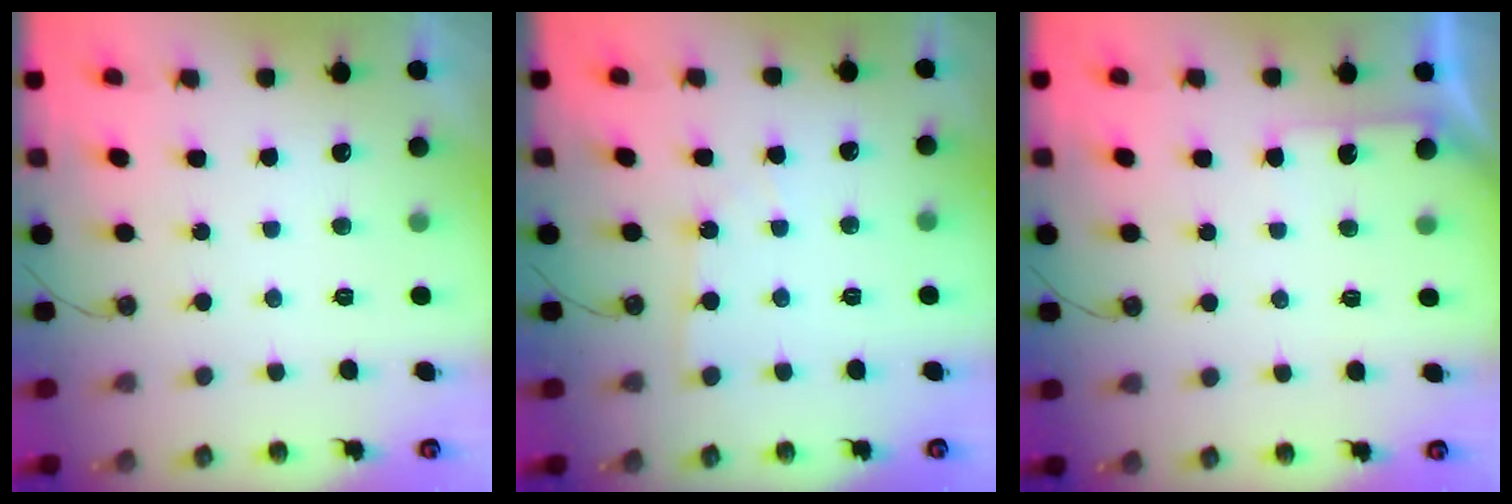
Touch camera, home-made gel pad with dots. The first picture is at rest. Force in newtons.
{"total": 3.1, "press": 3.0, "slide": 0.5}
{"total": 3.7, "press": 3.7, "slide": 0.6}